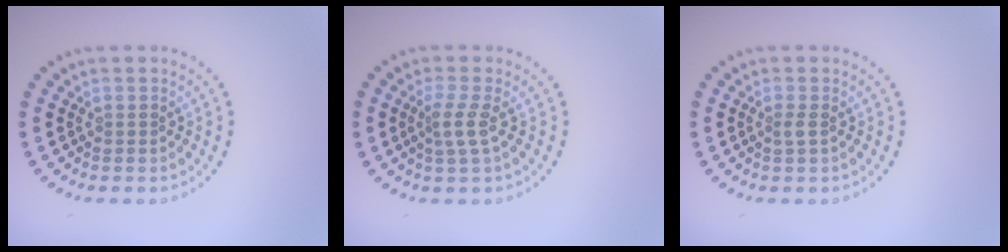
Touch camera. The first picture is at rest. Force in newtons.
{"total": 1.9, "press": 1.4, "slide": 1.3}
{"total": 0.8, "press": 0.5, "slide": 0.5}